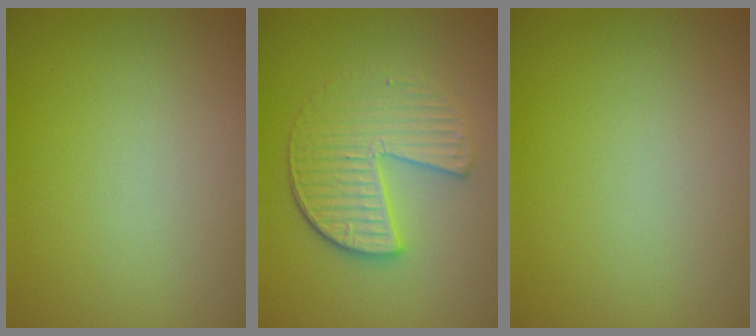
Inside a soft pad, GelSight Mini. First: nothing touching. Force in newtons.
{"total": 4.6, "press": 3.8, "slide": 2.5}
{"total": 0.0}